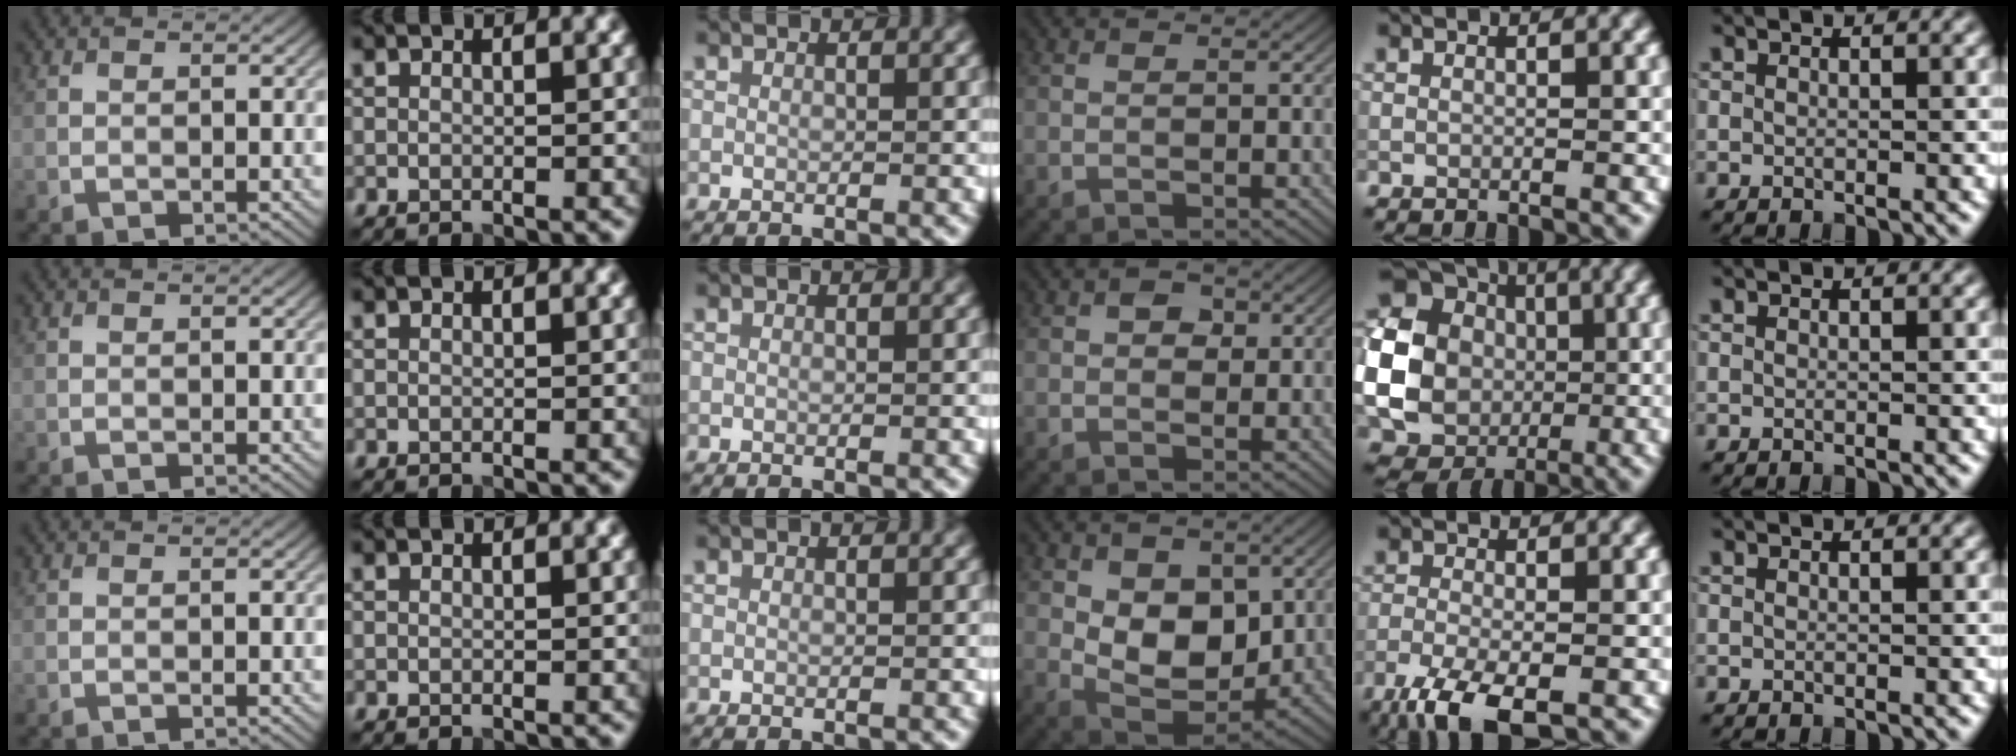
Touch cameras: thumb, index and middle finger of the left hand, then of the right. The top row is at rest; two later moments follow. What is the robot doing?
{"motion": "lift_and_place", "object": "coin"}